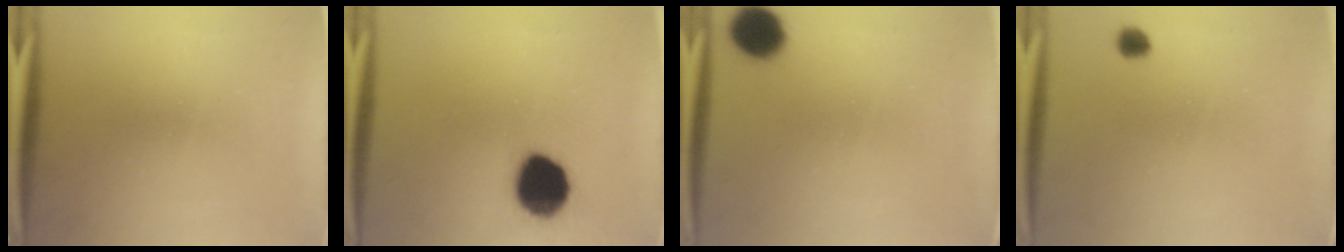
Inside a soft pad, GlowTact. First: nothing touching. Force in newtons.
{"total": 12.1}
{"total": 9.3}
{"total": 1.9}